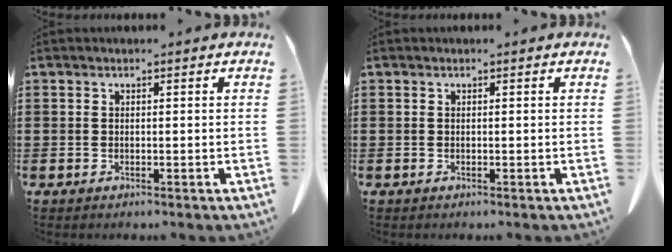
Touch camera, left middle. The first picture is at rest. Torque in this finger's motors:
{"motor_torque": [0.02, -0.01, 0.00, 0.00]}